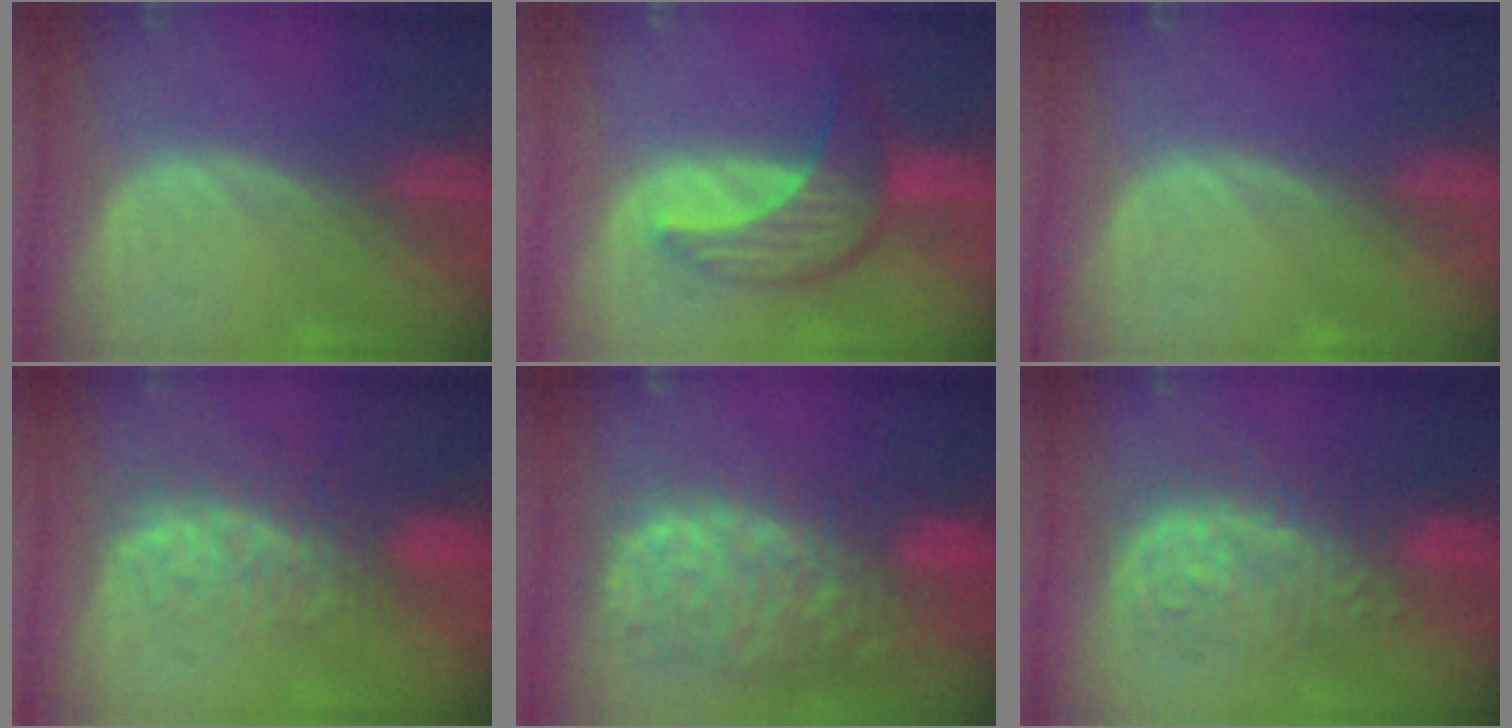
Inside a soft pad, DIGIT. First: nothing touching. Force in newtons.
{"total": 7.0, "press": 7.0, "slide": 0.4}
{"total": 0.0}
{"total": 7.7, "press": 7.1, "slide": 3.0}
{"total": 13.3, "press": 11.1, "slide": 7.4}
{"total": 9.0, "press": 9.0, "slide": 0.6}